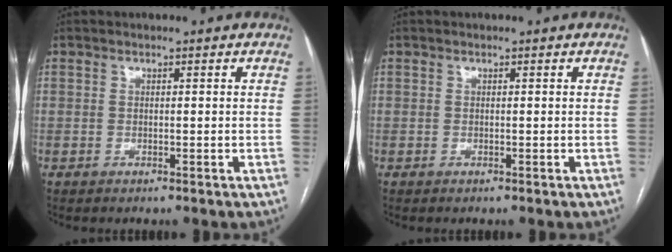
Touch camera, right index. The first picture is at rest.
{"total": 0.0}